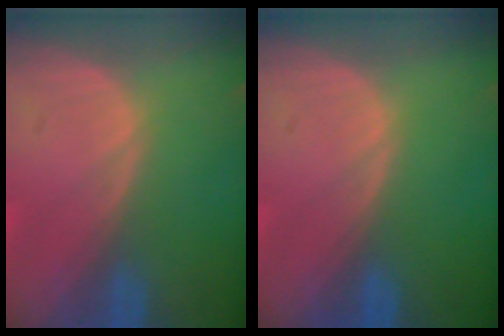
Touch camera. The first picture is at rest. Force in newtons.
{"total": 0.0}